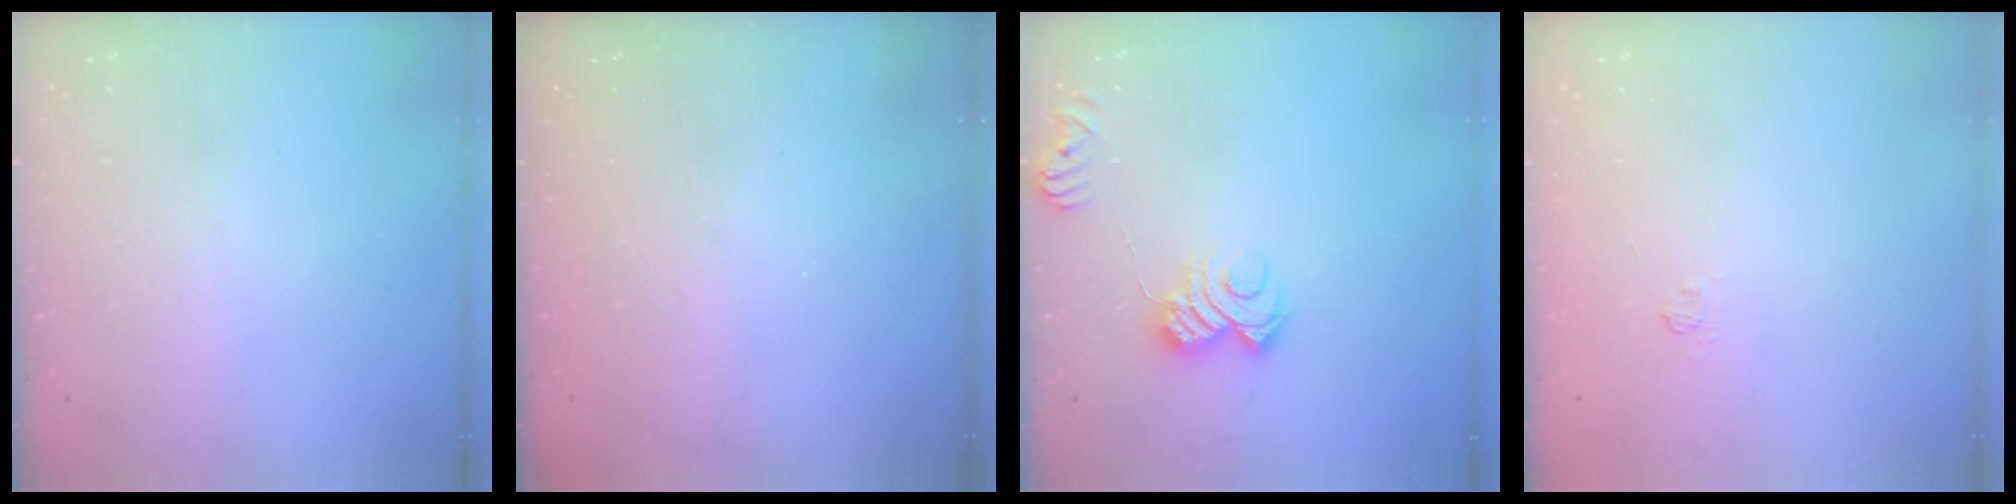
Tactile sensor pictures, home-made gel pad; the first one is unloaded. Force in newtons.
{"total": 2.3, "press": 2.1, "slide": 0.8}
{"total": 9.0, "press": 9.0, "slide": 1.1}
{"total": 2.4, "press": 2.1, "slide": 1.3}